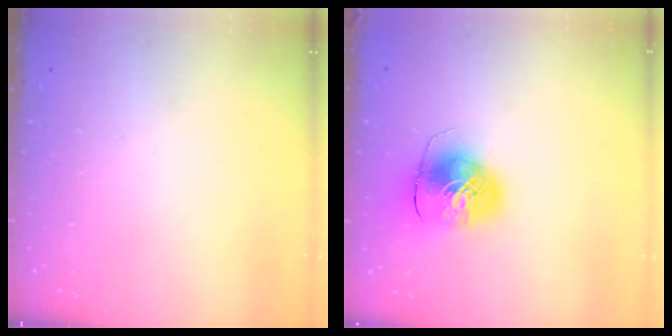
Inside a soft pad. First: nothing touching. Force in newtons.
{"total": 9.8, "press": 9.7, "slide": 1.5}